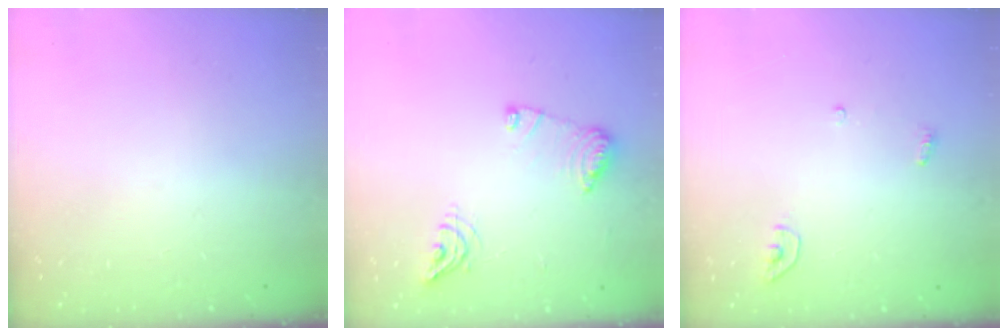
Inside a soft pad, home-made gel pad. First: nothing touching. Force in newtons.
{"total": 10.7, "press": 10.6, "slide": 1.1}
{"total": 3.4, "press": 3.4, "slide": 0.3}